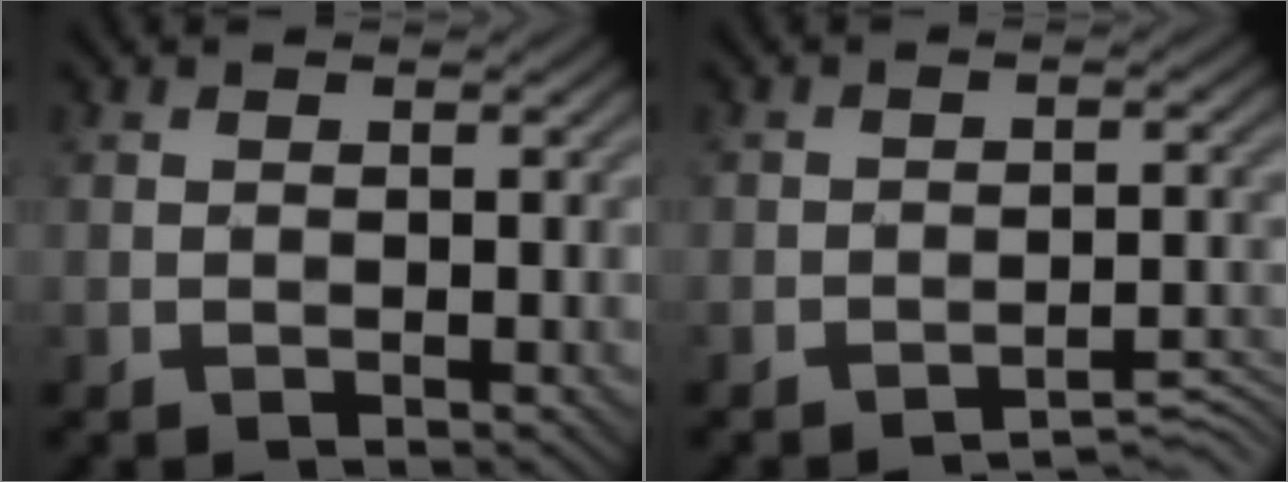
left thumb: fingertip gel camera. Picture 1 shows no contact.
{"total": 2.9, "force": [-2.8, 0.2, 0.6], "torque": [-0.005, 0.013, -0.041]}